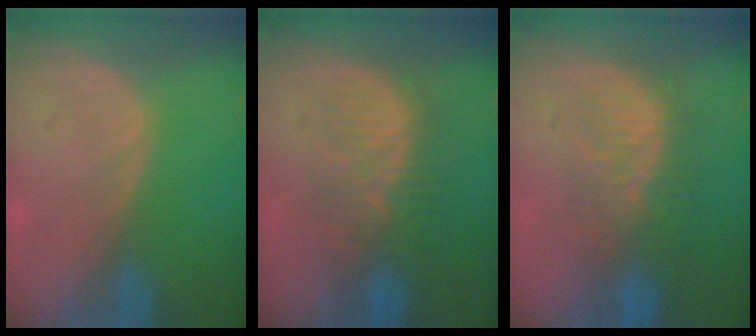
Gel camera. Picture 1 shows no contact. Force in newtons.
{"total": 8.3, "press": 7.8, "slide": 2.8}
{"total": 8.4, "press": 7.8, "slide": 3.0}